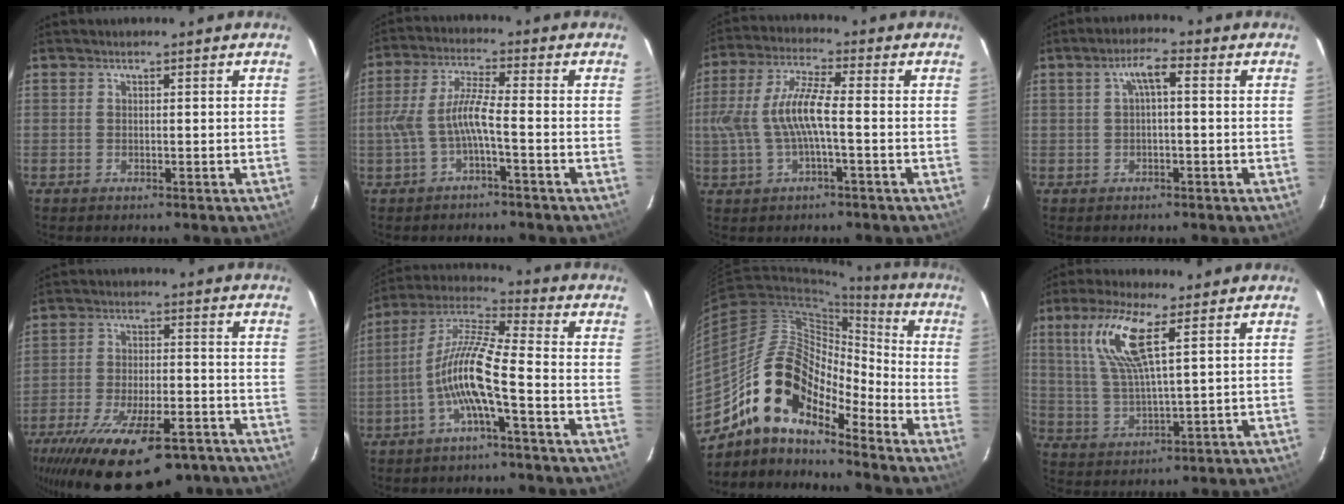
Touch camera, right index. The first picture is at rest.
{"total": 6.4, "force": [-2.4, 0.6, 6.0], "torque": [-0.138, 0.009, -0.039]}
{"total": 9.5, "force": [-1.2, 2.2, 9.2], "torque": [-0.194, 0.006, -0.017]}
{"total": 3.6, "force": [0.3, 0.8, 3.5], "torque": [-0.068, 0.013, 0.009]}
{"total": 23.7, "force": [-16.8, 8.4, 14.4], "torque": [-0.272, -0.045, -0.246]}
{"total": 10.7, "force": [-3.9, 1.0, 9.9], "torque": [-0.208, 0.011, -0.079]}
{"total": 16.6, "force": [-12.4, 6.7, 8.8], "torque": [-0.154, 0.009, -0.242]}
{"total": 11.1, "force": [4.8, 2.4, 9.6], "torque": [-0.200, 0.009, 0.102]}